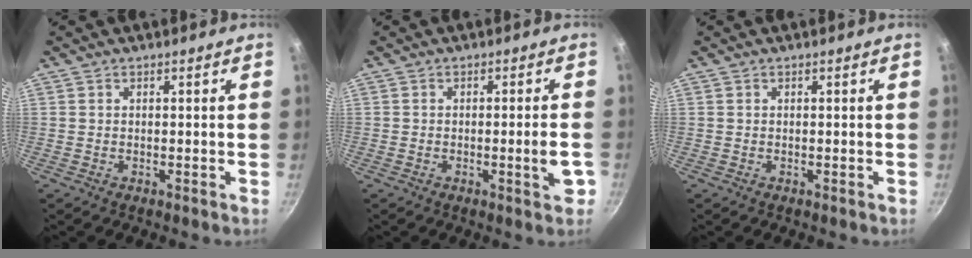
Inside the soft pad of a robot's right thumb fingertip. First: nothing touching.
{"total": 4.1, "force": [-1.2, 0.4, 3.8], "torque": [-0.050, 0.005, -0.015]}
{"total": 0.0}